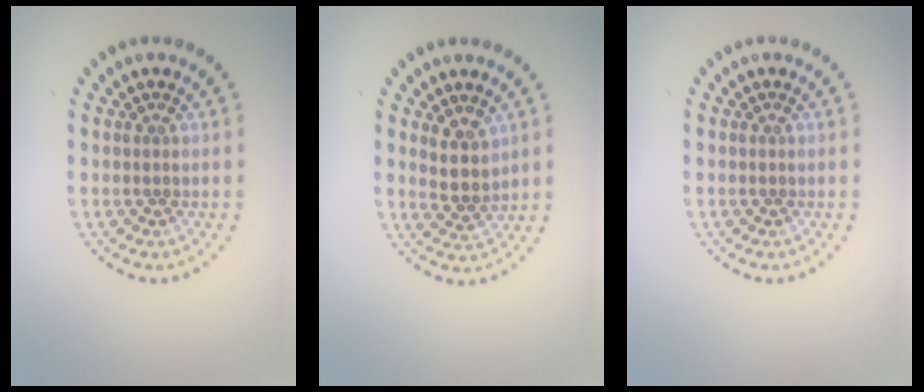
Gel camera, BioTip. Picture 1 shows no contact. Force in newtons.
{"total": 2.7, "press": 2.3, "slide": 1.3}
{"total": 0.0}